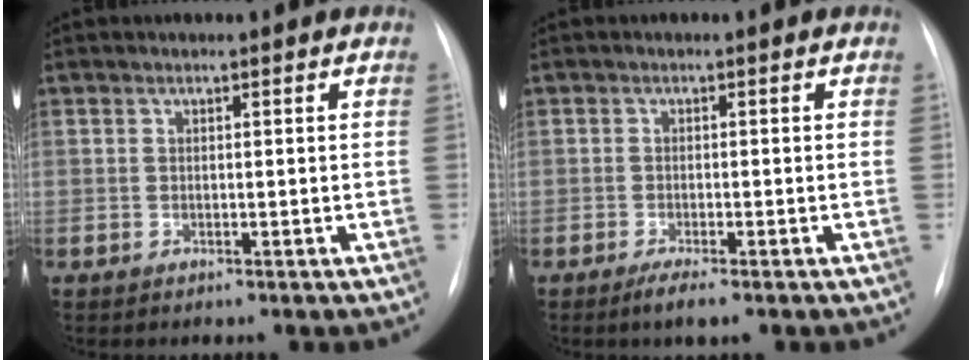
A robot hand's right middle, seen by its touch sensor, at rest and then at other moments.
{"total": 2.7, "force": [-1.8, 0.3, 2.0], "torque": [-0.041, -0.007, -0.032]}